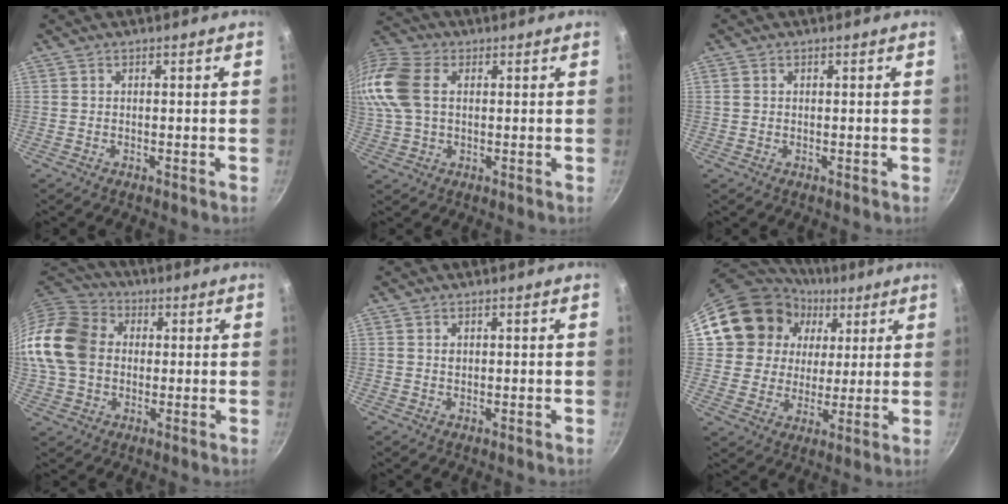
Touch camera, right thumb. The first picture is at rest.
{"total": 16.4, "force": [3.1, 11.4, 11.4], "torque": [-0.265, 0.030, 0.050]}
{"total": 1.1, "force": [0.3, 0.9, 0.5], "torque": [-0.011, 0.003, 0.006]}
{"total": 16.5, "force": [1.1, 13.1, 9.9], "torque": [-0.182, 0.026, 0.008]}
{"total": 0.9, "force": [0.3, 0.7, 0.5], "torque": [-0.006, 0.001, 0.004]}
{"total": 17.0, "force": [7.5, 14.0, 6.0], "torque": [-0.096, -0.004, 0.132]}